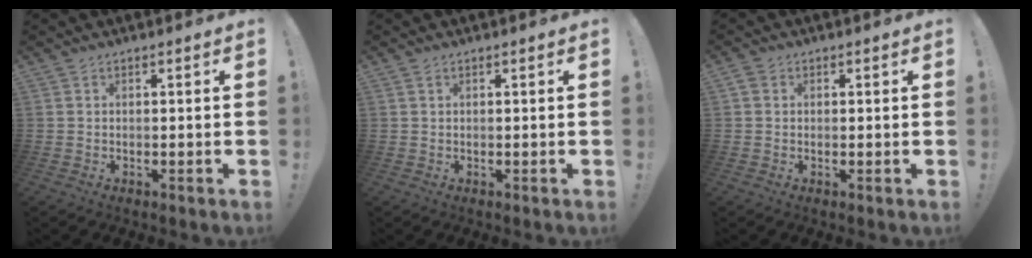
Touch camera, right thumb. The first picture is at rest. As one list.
[{"total": 0.0}, {"total": 1.8, "force": [0.7, 1.5, 0.8], "torque": [-0.019, 0.005, 0.014]}]